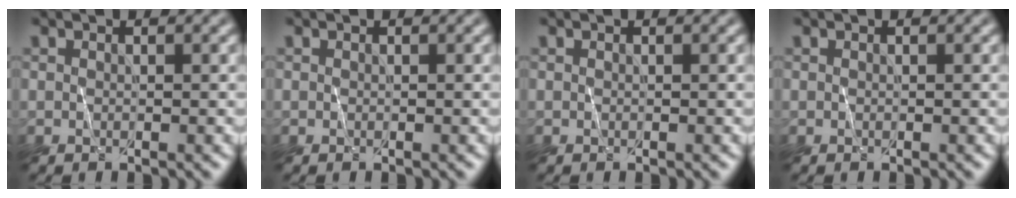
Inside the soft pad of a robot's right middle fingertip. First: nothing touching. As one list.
[{"total": 0.0}, {"total": 0.0}, {"total": 0.0}]